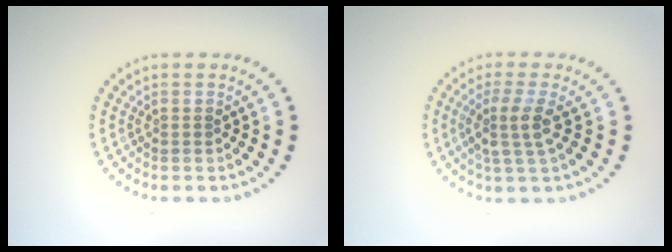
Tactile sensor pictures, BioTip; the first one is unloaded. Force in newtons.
{"total": 2.8, "press": 2.2, "slide": 1.7}